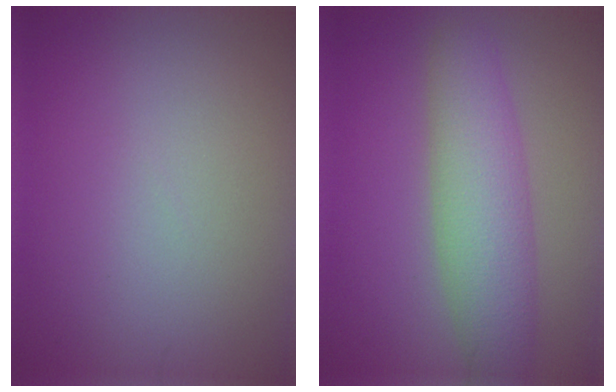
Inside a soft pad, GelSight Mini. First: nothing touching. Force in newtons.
{"total": 5.8, "press": 5.8, "slide": 0.4}